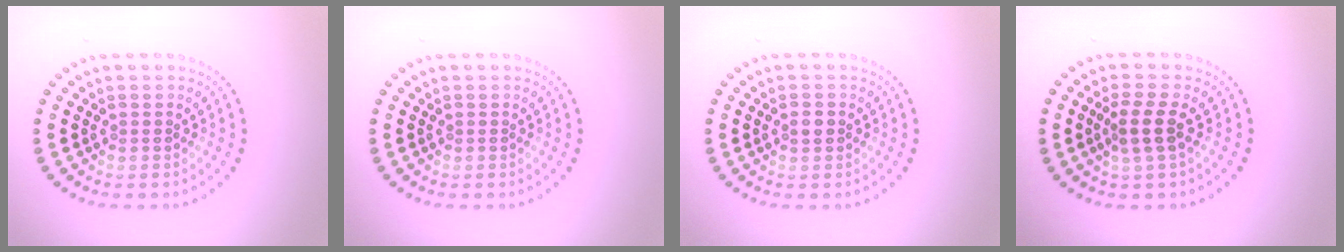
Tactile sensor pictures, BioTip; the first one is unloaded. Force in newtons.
{"total": 0.0}
{"total": 1.3, "press": 1.3, "slide": 0.3}
{"total": 2.4, "press": 1.9, "slide": 1.4}